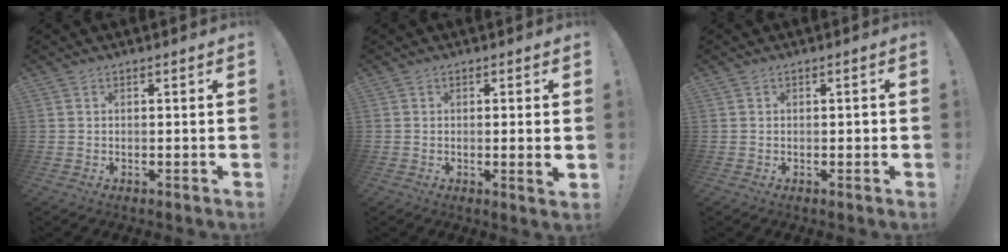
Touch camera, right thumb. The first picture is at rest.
{"total": 2.9, "force": [-0.1, -0.1, 2.9], "torque": [-0.037, -0.009, -0.004]}
{"total": 1.0, "force": [-0.3, 0.8, 0.5], "torque": [-0.015, 0.005, -0.005]}